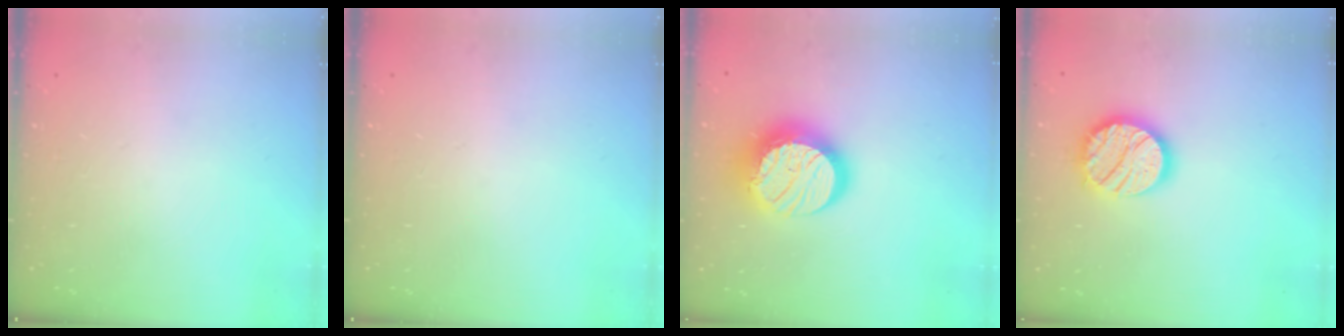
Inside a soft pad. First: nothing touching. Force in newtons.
{"total": 0.0}
{"total": 17.8, "press": 17.8, "slide": 1.2}
{"total": 17.0, "press": 17.0, "slide": 1.3}